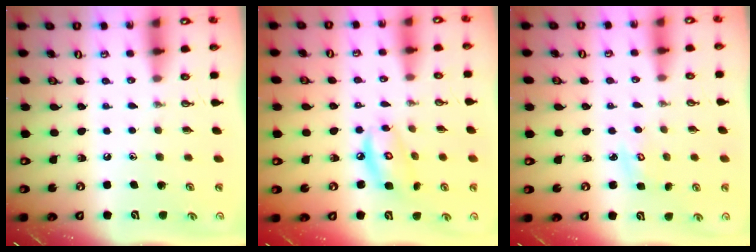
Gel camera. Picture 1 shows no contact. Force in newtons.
{"total": 8.1, "press": 8.0, "slide": 0.6}
{"total": 3.0, "press": 3.0, "slide": 0.3}